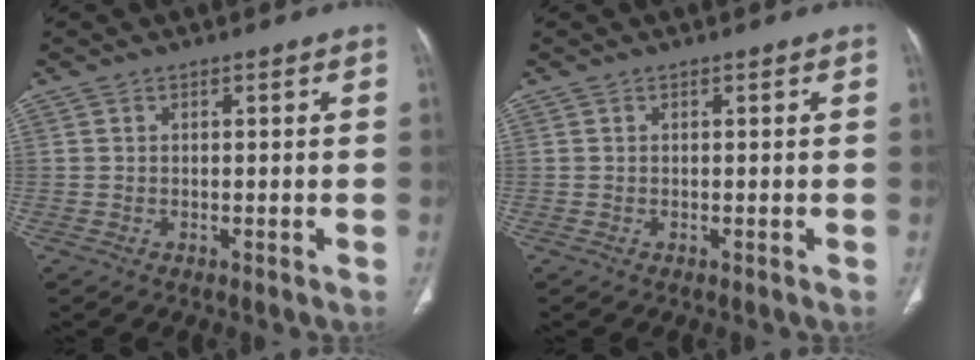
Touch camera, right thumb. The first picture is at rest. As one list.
[{"total": 0.0}]